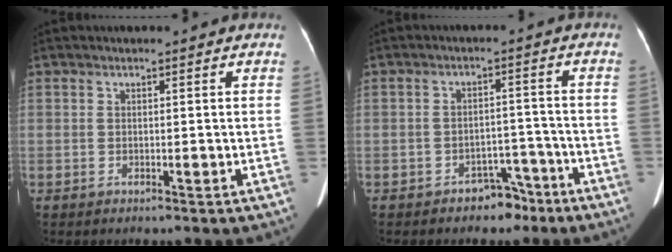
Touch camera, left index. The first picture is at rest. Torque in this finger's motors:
{"motor_torque": [0.00, 0.09, 0.00, 0.00]}